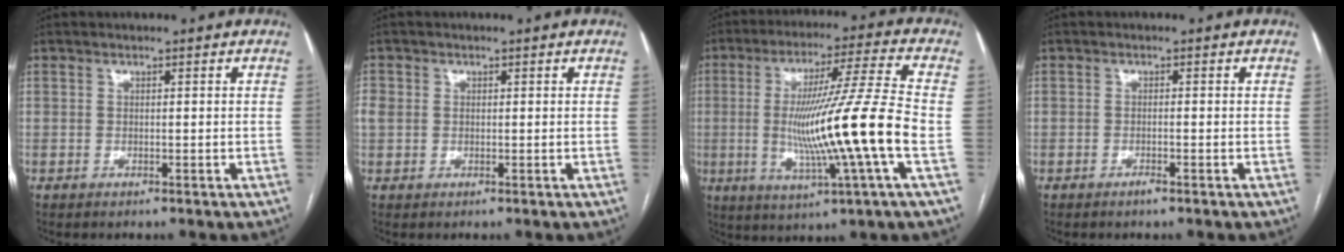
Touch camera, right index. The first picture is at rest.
{"total": 2.6, "force": [0.3, 2.3, 1.3], "torque": [-0.042, 0.017, 0.012]}
{"total": 16.9, "force": [-2.6, -2.1, 16.6], "torque": [-0.294, -0.014, -0.056]}
{"total": 1.2, "force": [-0.8, 0.0, 0.8], "torque": [-0.017, -0.002, -0.013]}